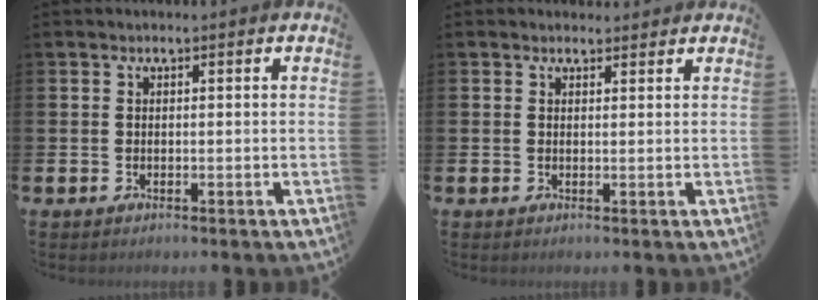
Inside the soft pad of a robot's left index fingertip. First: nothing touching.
{"total": 1.2, "force": [1.1, 0.5, 0.0], "torque": [0.013, -0.001, 0.017]}